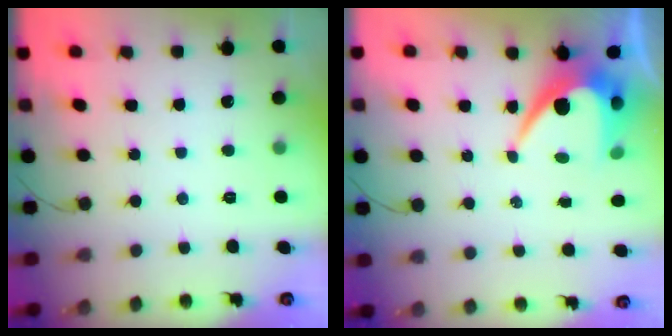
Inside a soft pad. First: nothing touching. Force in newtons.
{"total": 8.6, "press": 8.5, "slide": 0.8}